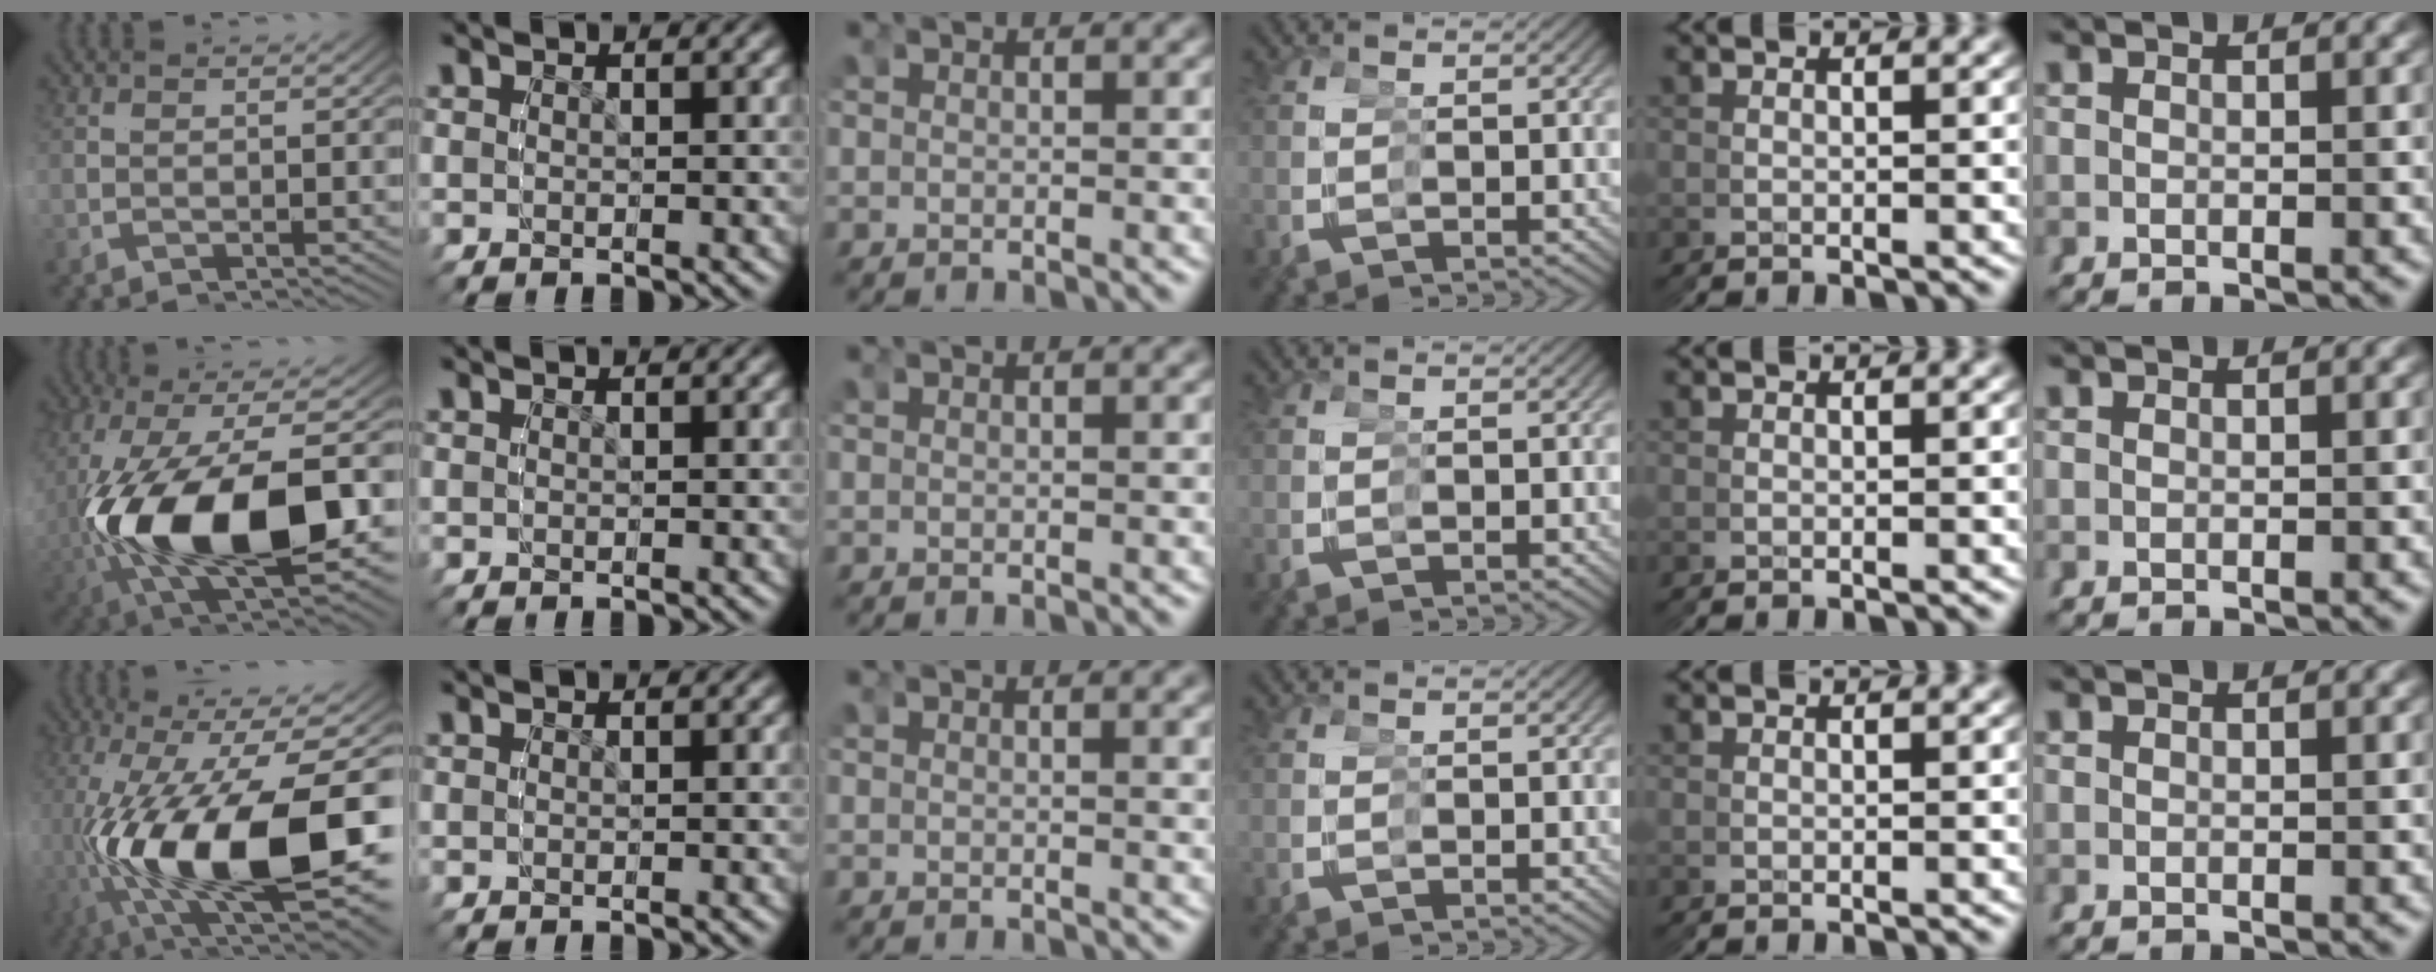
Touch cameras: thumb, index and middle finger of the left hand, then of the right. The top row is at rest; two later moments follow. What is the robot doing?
{"motion": "grasp_and_lifting", "object": "legos"}